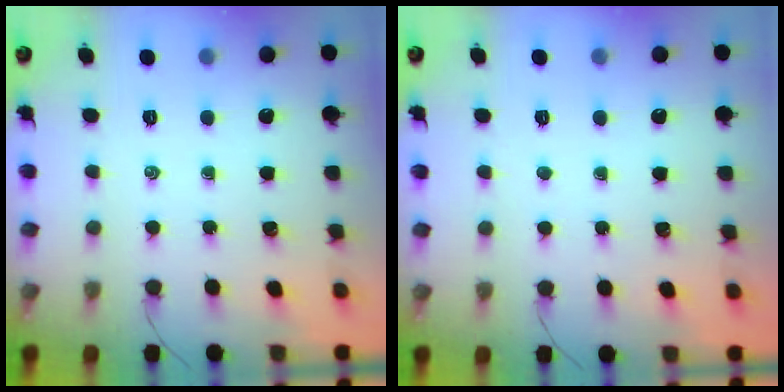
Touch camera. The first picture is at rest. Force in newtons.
{"total": 0.0}